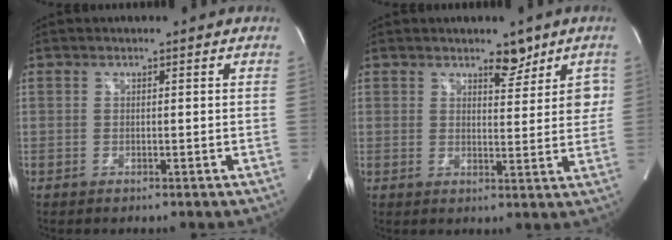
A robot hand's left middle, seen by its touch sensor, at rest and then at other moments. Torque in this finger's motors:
{"motor_torque": [0.55, -0.43, 0.32, 0.05]}